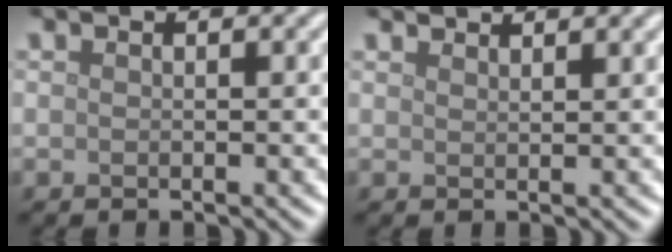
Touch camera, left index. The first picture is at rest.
{"total": 2.0, "force": [1.9, 0.2, 0.4], "torque": [-0.006, 0.002, 0.026]}